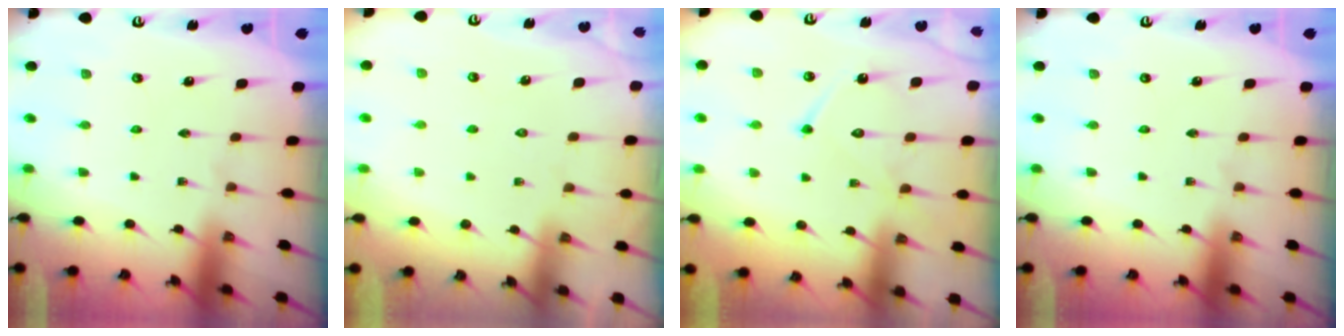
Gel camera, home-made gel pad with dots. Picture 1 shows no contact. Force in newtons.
{"total": 3.6, "press": 3.6, "slide": 0.5}
{"total": 13.0, "press": 13.0, "slide": 1.2}
{"total": 0.0}